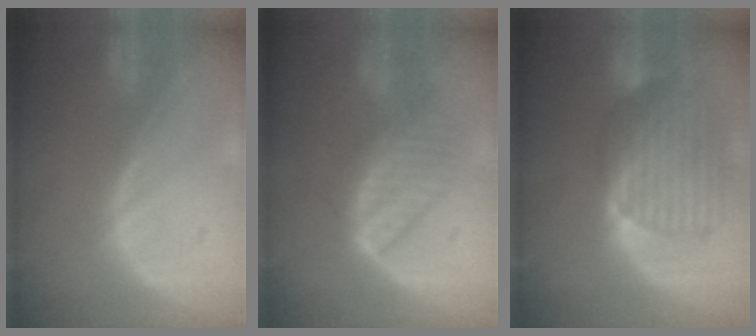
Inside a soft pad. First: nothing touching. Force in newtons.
{"total": 6.6, "press": 6.3, "slide": 1.9}
{"total": 10.1, "press": 8.6, "slide": 5.3}